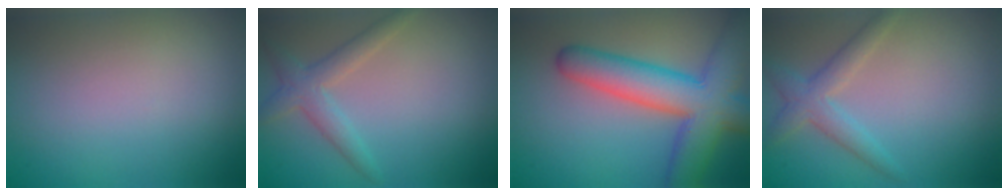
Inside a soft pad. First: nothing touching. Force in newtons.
{"total": 2.8, "press": 2.7, "slide": 0.2}
{"total": 9.3, "press": 9.3, "slide": 0.4}
{"total": 2.8, "press": 2.8, "slide": 0.1}